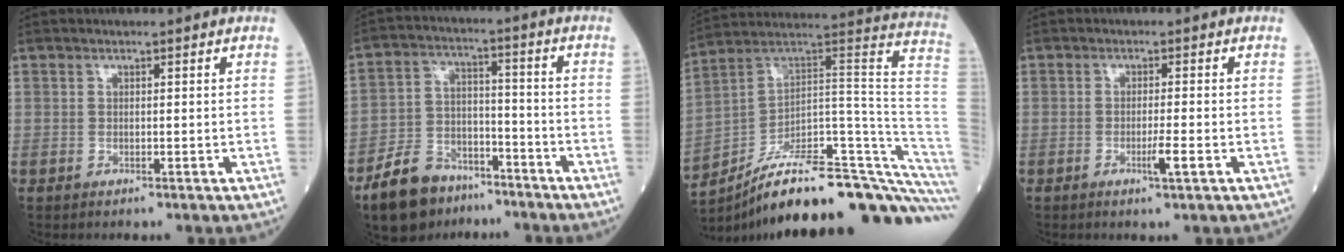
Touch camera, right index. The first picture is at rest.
{"total": 10.6, "force": [-7.7, 6.2, 4.0], "torque": [-0.087, 0.009, -0.133]}
{"total": 28.7, "force": [-22.2, 3.2, 17.9], "torque": [-0.147, 0.047, -0.321]}
{"total": 2.6, "force": [-1.0, -0.2, 2.4], "torque": [-0.043, -0.004, -0.013]}